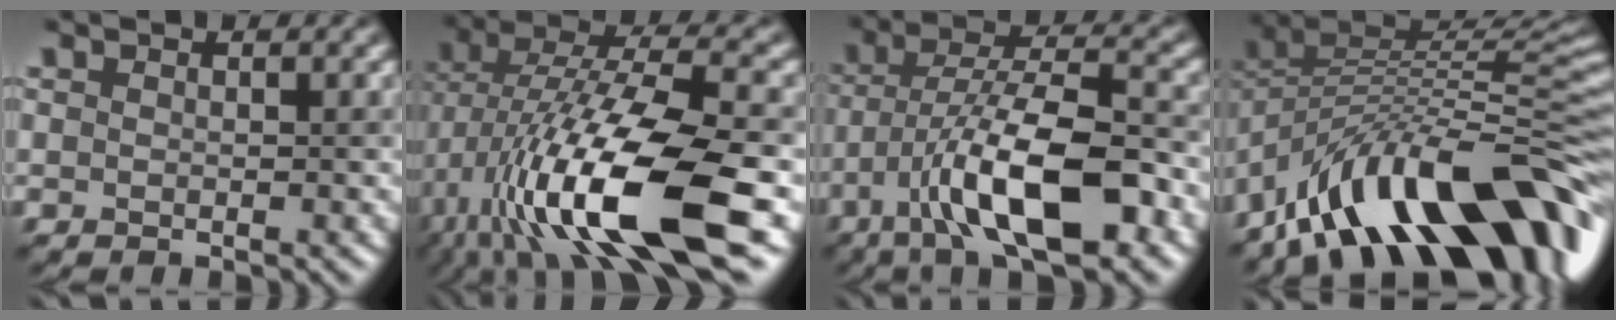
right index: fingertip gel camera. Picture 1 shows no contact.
{"total": 14.9, "force": [-4.7, 4.9, 13.2], "torque": [-0.249, -0.007, -0.088]}
{"total": 10.8, "force": [-4.7, 3.3, 9.1], "torque": [-0.158, 0.010, -0.086]}
{"total": 14.1, "force": [-7.2, 6.4, 10.4], "torque": [-0.166, 0.025, -0.125]}